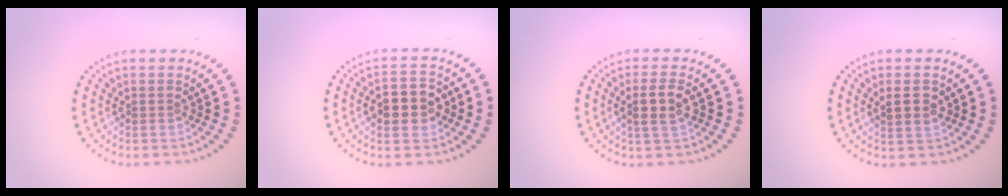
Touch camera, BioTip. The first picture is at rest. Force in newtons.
{"total": 4.4, "press": 4.3, "slide": 0.2}
{"total": 2.6, "press": 2.4, "slide": 0.9}
{"total": 1.7, "press": 1.5, "slide": 0.6}